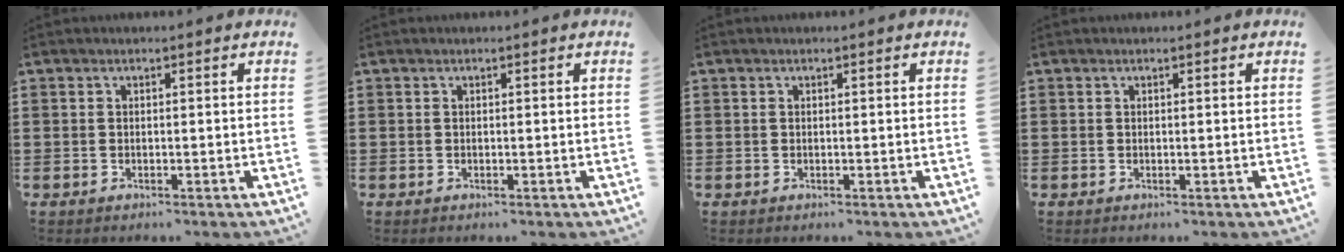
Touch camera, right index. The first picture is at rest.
{"total": 0.0}
{"total": 0.0}
{"total": 0.0}